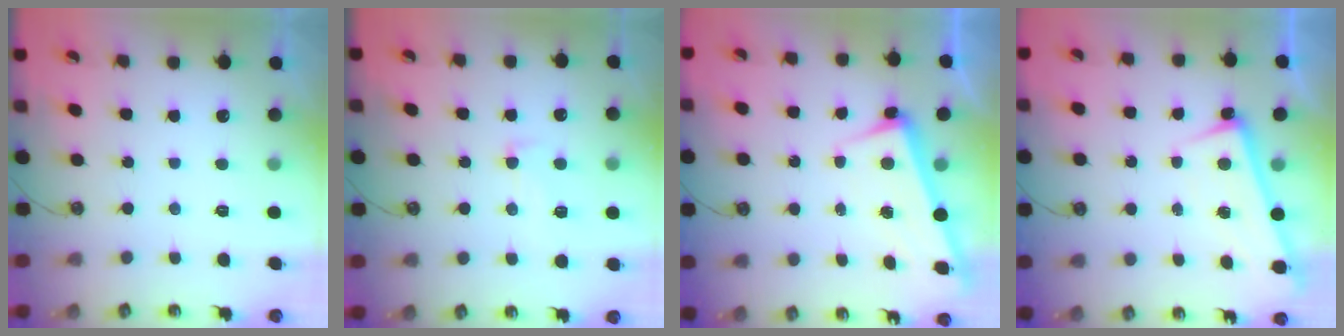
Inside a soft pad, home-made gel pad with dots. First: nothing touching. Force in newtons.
{"total": 3.1, "press": 2.8, "slide": 1.2}
{"total": 2.5, "press": 2.4, "slide": 0.6}
{"total": 1.0, "press": 0.4, "slide": 0.9}